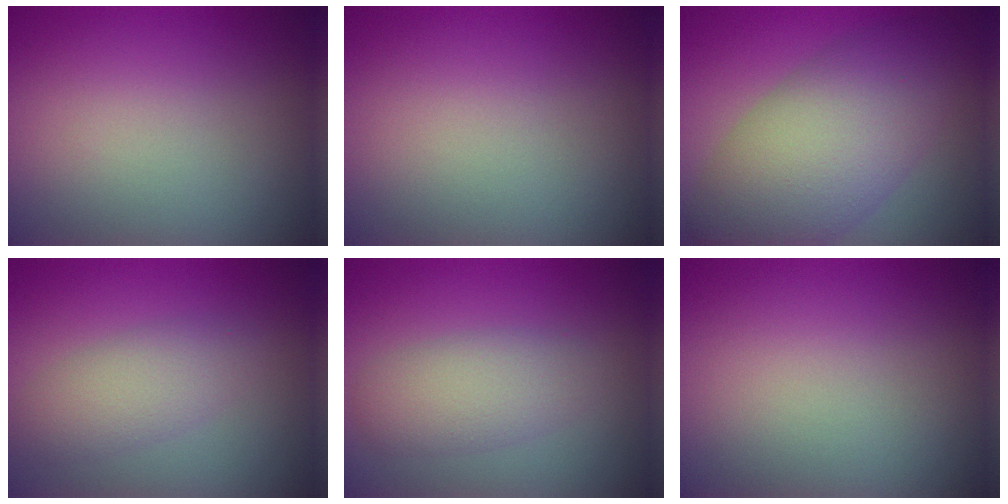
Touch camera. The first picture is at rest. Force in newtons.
{"total": 0.0}
{"total": 9.9, "press": 9.9, "slide": 0.4}
{"total": 3.2, "press": 3.2, "slide": 0.1}
{"total": 2.2, "press": 2.2, "slide": 0.2}
{"total": 0.0}